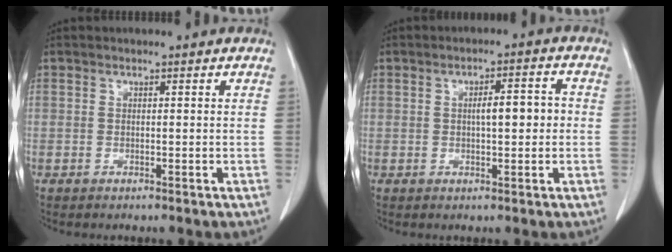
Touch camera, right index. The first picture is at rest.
{"total": 4.7, "force": [0.1, 1.2, 4.6], "torque": [-0.072, 0.014, 0.003]}